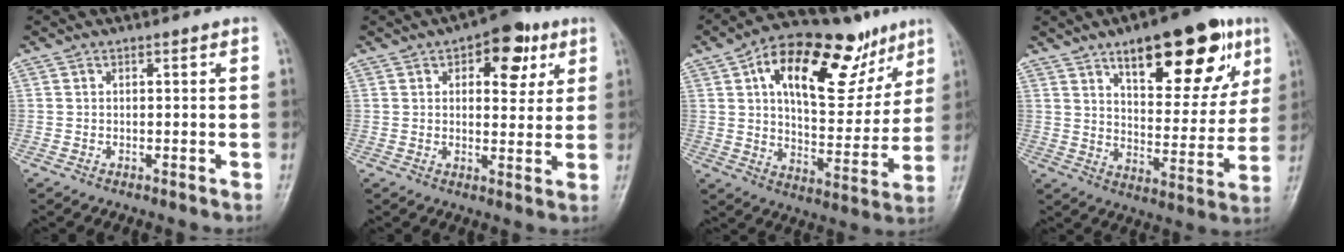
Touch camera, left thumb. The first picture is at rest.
{"total": 10.3, "force": [4.6, 5.6, 7.3], "torque": [-0.054, -0.009, 0.055]}
{"total": 23.9, "force": [12.1, 11.5, 17.0], "torque": [-0.215, -0.017, 0.193]}
{"total": 21.3, "force": [11.3, 9.0, 15.7], "torque": [-0.173, -0.040, 0.167]}